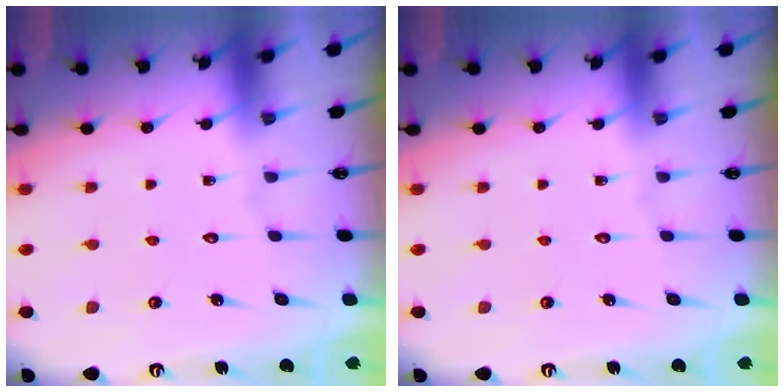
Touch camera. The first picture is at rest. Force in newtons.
{"total": 0.0}